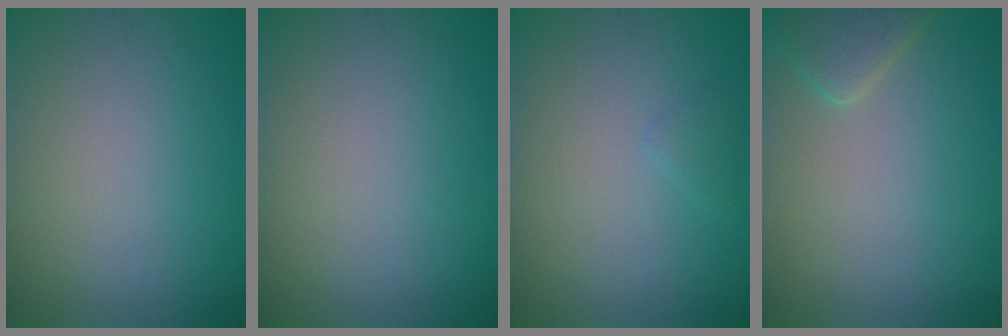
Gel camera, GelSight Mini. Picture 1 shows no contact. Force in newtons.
{"total": 0.0}
{"total": 0.7, "press": 0.7, "slide": 0.0}
{"total": 2.8, "press": 2.8, "slide": 0.1}